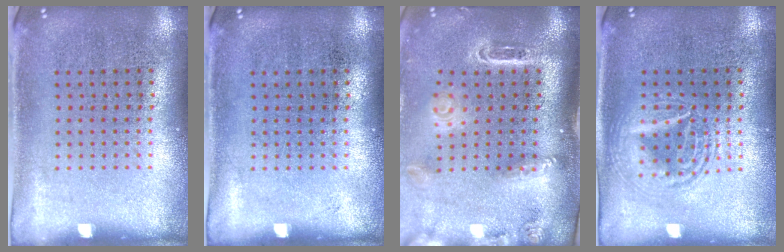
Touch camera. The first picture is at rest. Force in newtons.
{"total": 0.0}
{"total": 2.8, "press": 2.0, "slide": 1.9}
{"total": 2.9, "press": 2.9, "slide": 0.4}